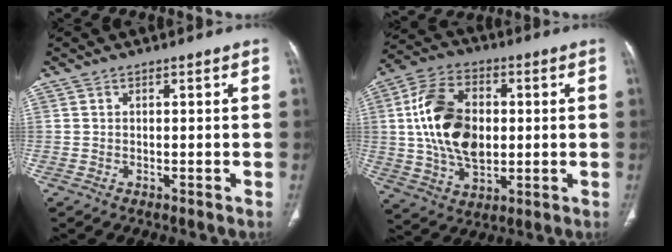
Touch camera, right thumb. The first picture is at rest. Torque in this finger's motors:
{"motor_torque": [2.32, 2.32, 1.70, 0.00, 0.23]}